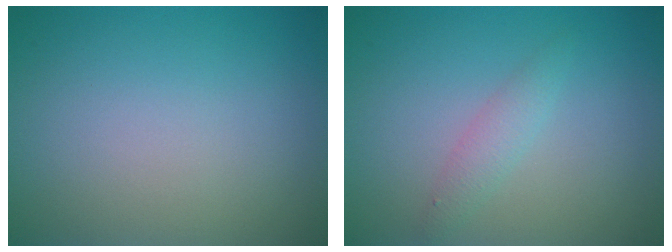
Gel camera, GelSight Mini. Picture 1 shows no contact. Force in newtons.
{"total": 1.6, "press": 1.6, "slide": 0.1}